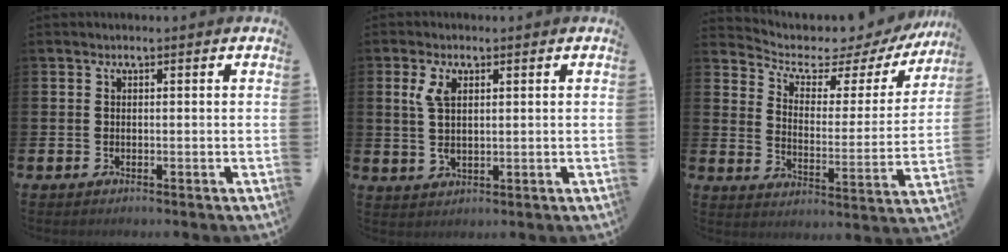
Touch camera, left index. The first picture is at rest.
{"total": 4.0, "force": [1.7, 1.9, 3.0], "torque": [-0.051, 0.002, 0.027]}
{"total": 5.5, "force": [4.9, 1.8, 1.7], "torque": [-0.067, -0.037, 0.077]}